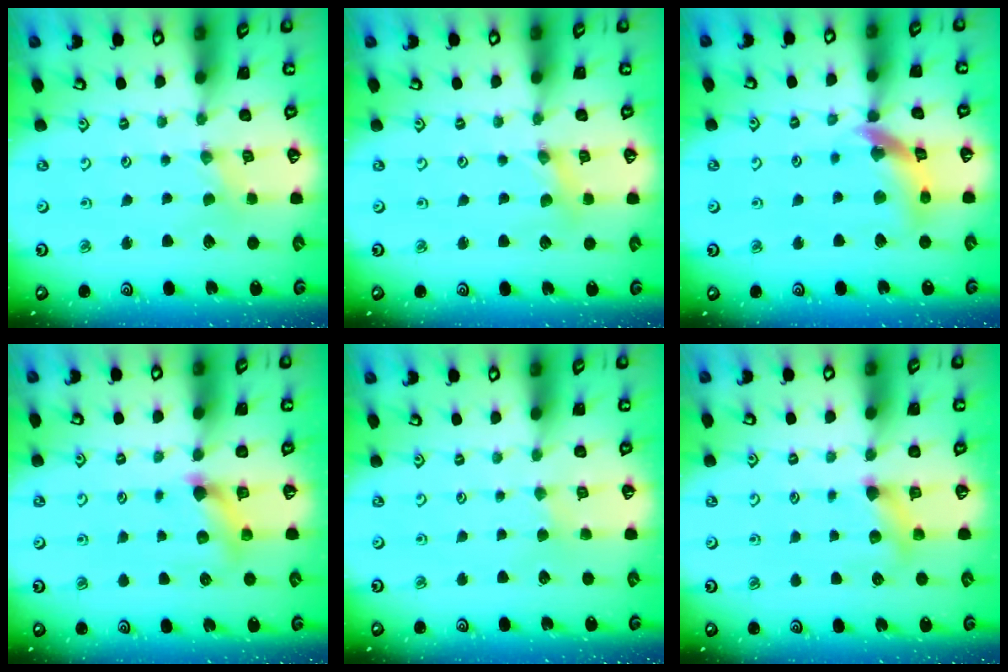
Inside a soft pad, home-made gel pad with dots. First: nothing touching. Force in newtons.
{"total": 1.5, "press": 1.5, "slide": 0.0}
{"total": 13.5, "press": 13.4, "slide": 1.6}
{"total": 6.9, "press": 6.9, "slide": 0.5}
{"total": 1.7, "press": 1.6, "slide": 0.3}
{"total": 5.6, "press": 5.6, "slide": 0.4}